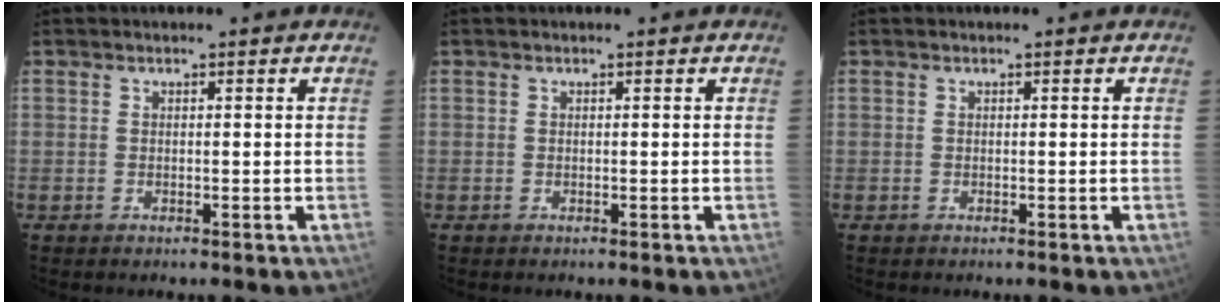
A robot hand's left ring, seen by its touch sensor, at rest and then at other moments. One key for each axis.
{"total": 0.0}
{"total": 0.0}